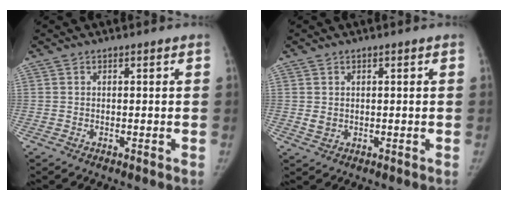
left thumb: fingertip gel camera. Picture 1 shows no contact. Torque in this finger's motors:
{"motor_torque": [0.04, 0.16, 0.51, -0.33, 0.03]}